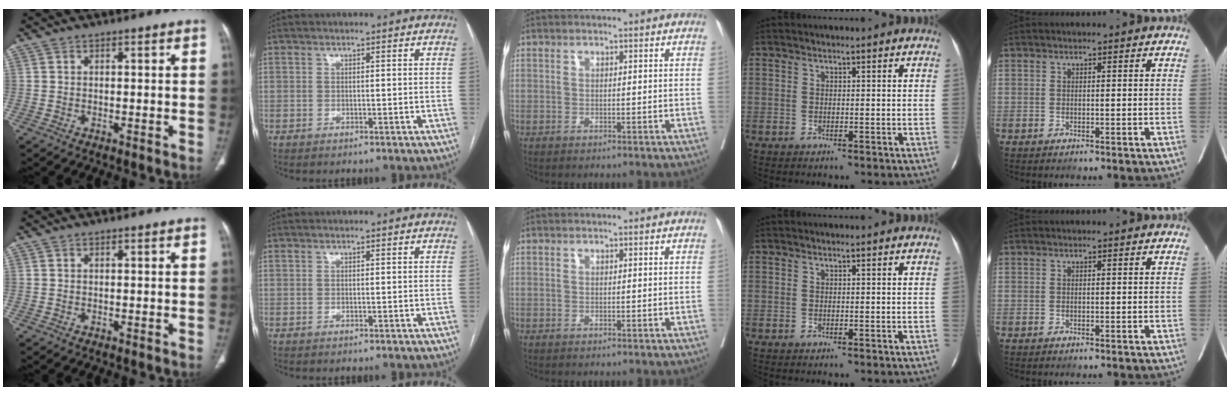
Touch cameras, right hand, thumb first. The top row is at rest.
{}